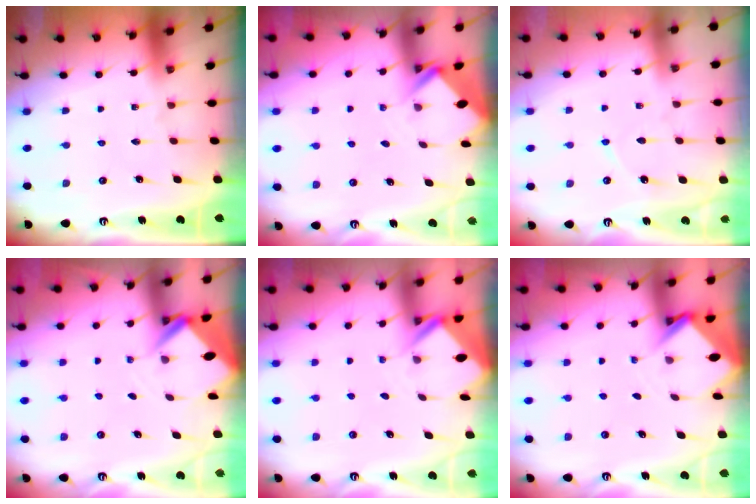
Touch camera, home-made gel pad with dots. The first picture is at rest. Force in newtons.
{"total": 2.8, "press": 2.8, "slide": 0.2}
{"total": 4.0, "press": 4.0, "slide": 0.4}
{"total": 2.7, "press": 2.7, "slide": 0.1}
{"total": 2.3, "press": 2.3, "slide": 0.1}
{"total": 2.9, "press": 2.9, "slide": 0.2}